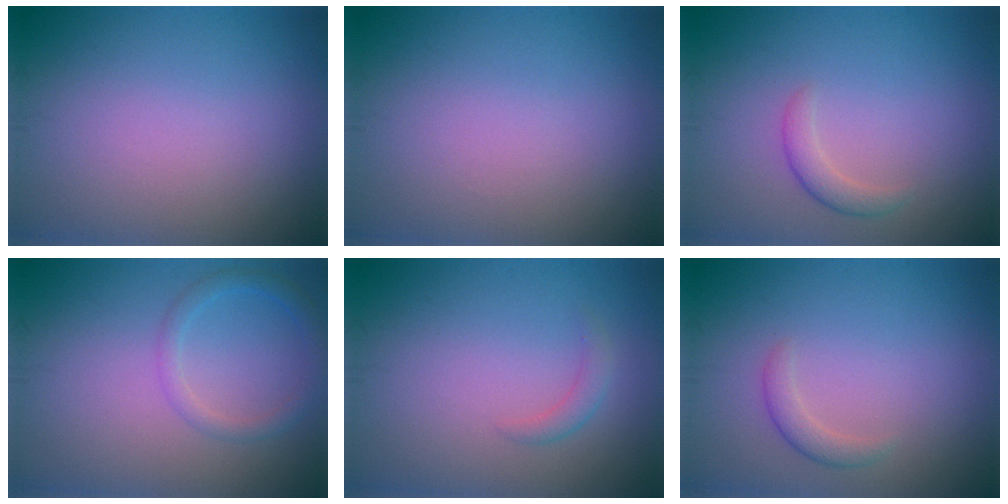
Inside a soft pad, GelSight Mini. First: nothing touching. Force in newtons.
{"total": 0.0}
{"total": 1.6, "press": 1.6, "slide": 0.1}
{"total": 1.9, "press": 1.9, "slide": 0.2}
{"total": 1.2, "press": 1.2, "slide": 0.1}
{"total": 1.4, "press": 1.4, "slide": 0.1}